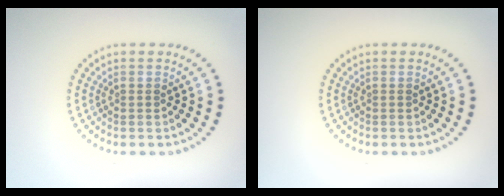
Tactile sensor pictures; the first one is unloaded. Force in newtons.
{"total": 0.0}